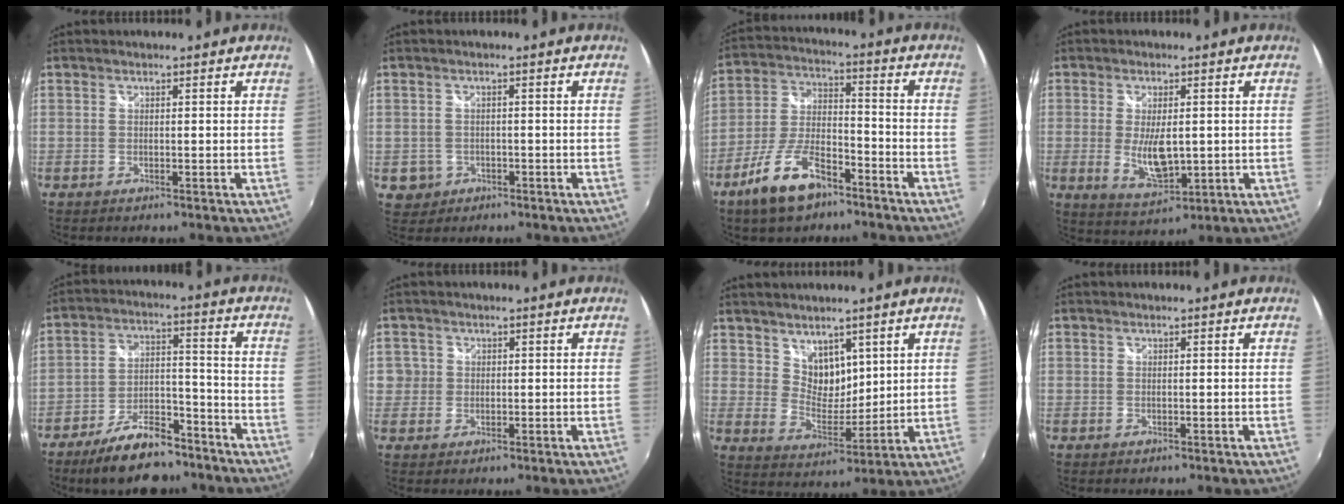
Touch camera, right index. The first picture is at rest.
{"total": 3.7, "force": [-1.1, 3.4, 0.8], "torque": [-0.026, 0.004, -0.008]}
{"total": 12.5, "force": [-8.1, 5.1, 8.1], "torque": [-0.173, -0.002, -0.147]}
{"total": 7.7, "force": [-0.4, 3.5, 6.9], "torque": [-0.127, -0.012, 0.001]}
{"total": 14.5, "force": [-11.1, 5.8, 7.3], "torque": [-0.143, 0.019, -0.171]}
{"total": 3.8, "force": [0.1, 3.7, 0.5], "torque": [-0.005, 0.012, 0.003]}
{"total": 6.8, "force": [4.4, 4.5, 2.6], "torque": [-0.032, -0.001, 0.087]}
{"total": 0.0}